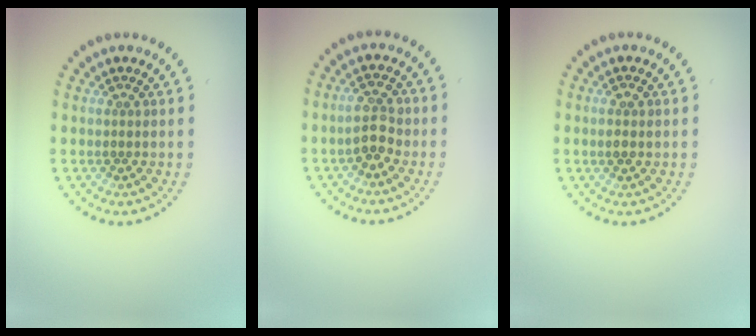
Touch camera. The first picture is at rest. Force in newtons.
{"total": 2.7, "press": 2.7, "slide": 0.4}
{"total": 1.4, "press": 1.3, "slide": 0.4}